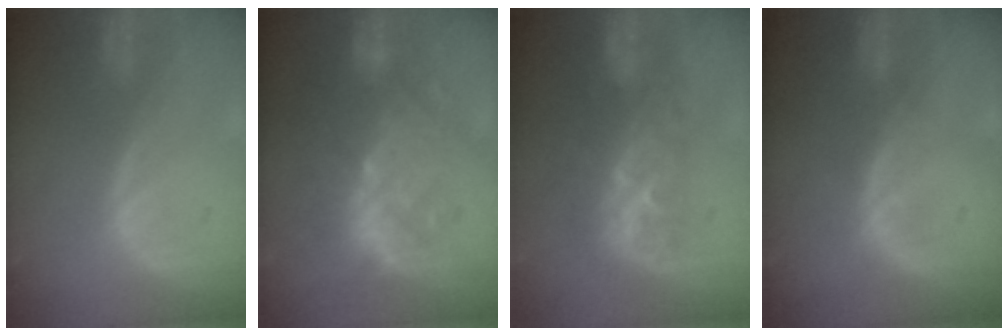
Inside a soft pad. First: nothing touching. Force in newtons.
{"total": 9.2, "press": 9.0, "slide": 1.8}
{"total": 8.1, "press": 7.7, "slide": 2.5}
{"total": 1.1, "press": 1.1, "slide": 0.2}